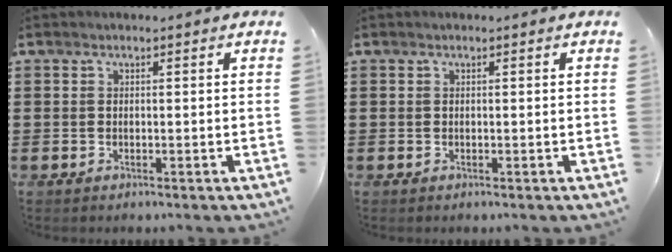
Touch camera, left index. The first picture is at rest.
{"total": 0.0}